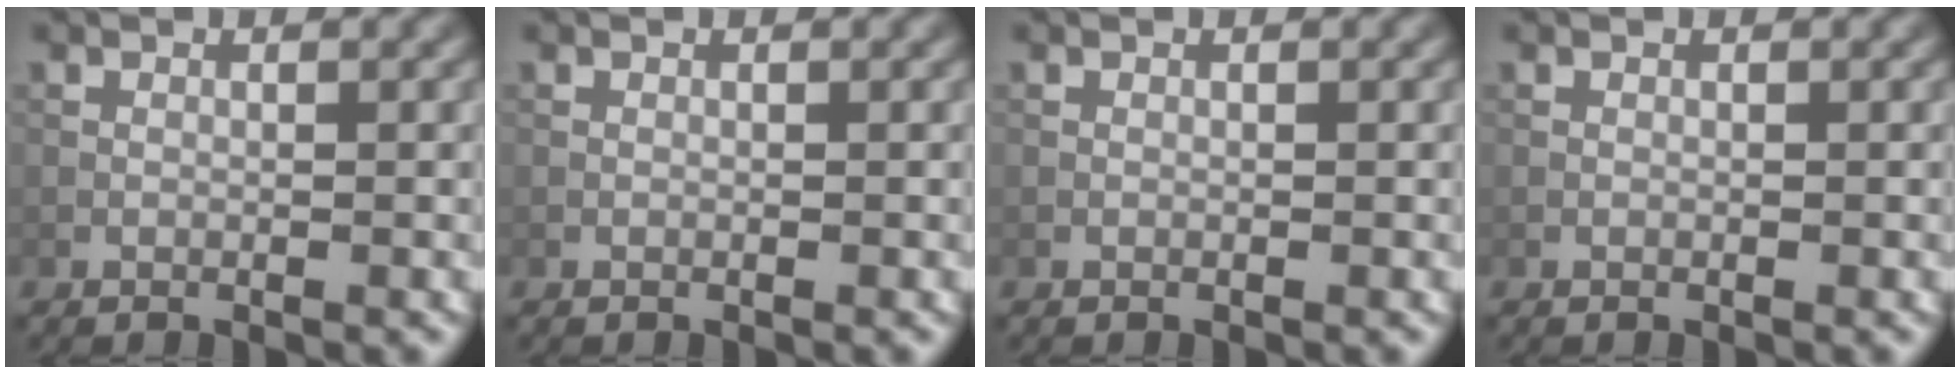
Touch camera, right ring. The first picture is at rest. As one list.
[{"total": 0.0}, {"total": 0.0}, {"total": 0.0}]